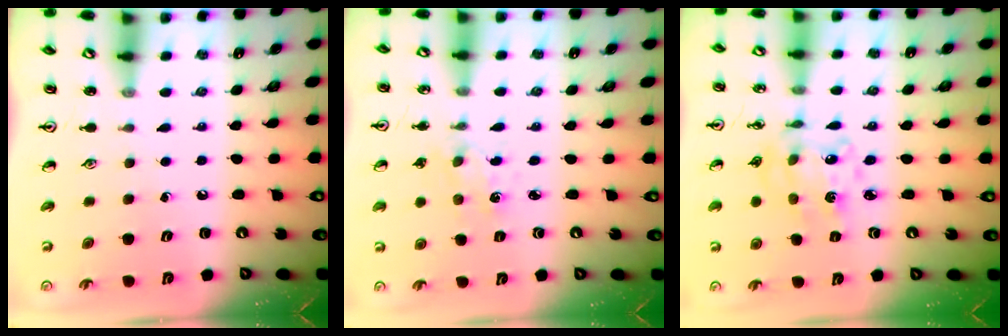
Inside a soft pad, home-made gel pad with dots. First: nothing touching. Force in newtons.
{"total": 1.8, "press": 1.8, "slide": 0.4}
{"total": 9.0, "press": 8.6, "slide": 2.8}